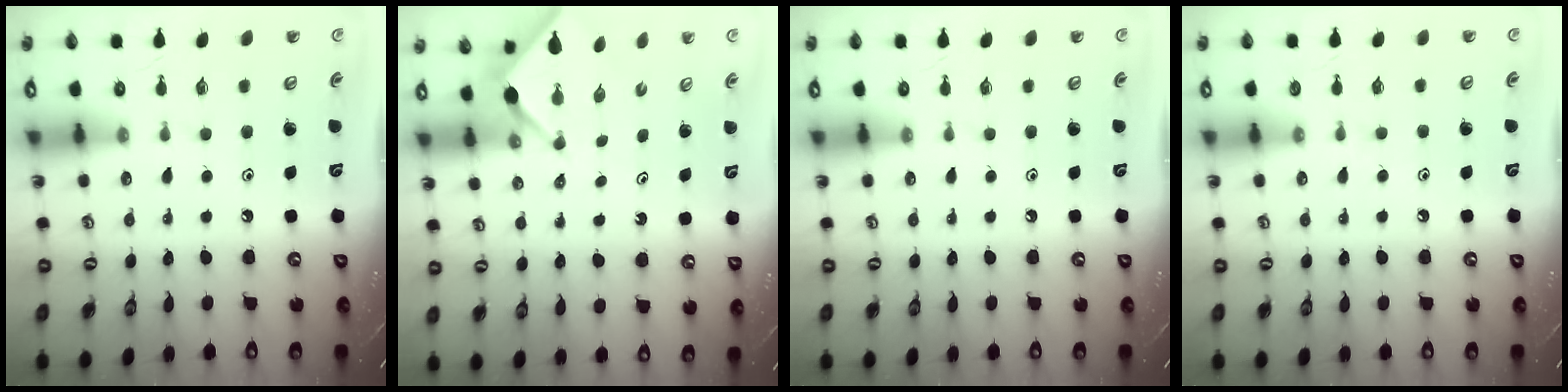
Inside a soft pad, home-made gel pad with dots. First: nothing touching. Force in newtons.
{"total": 2.5, "press": 2.4, "slide": 0.3}
{"total": 0.0}
{"total": 4.3, "press": 4.3, "slide": 0.3}